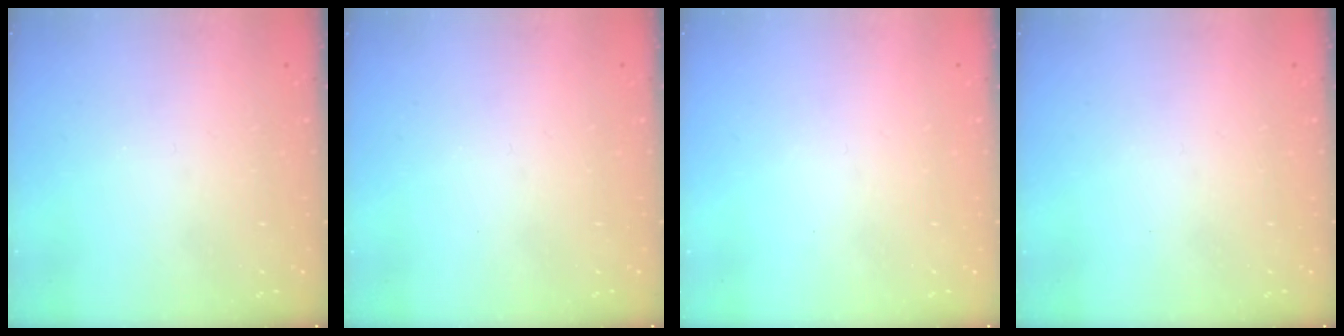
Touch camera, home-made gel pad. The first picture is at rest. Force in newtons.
{"total": 0.0}
{"total": 0.0}
{"total": 0.0}